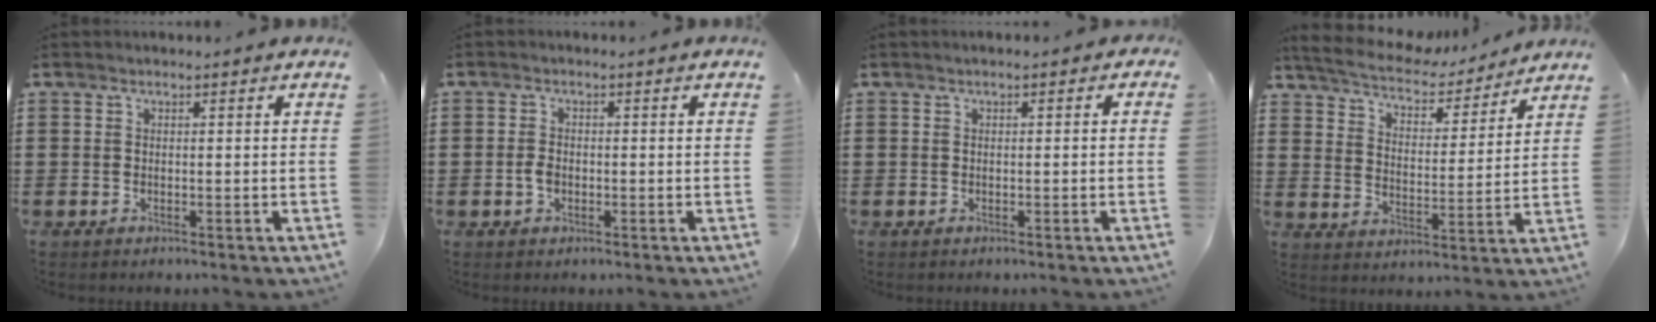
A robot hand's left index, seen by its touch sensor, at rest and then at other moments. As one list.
[{"total": 2.1, "force": [-0.3, 1.3, 1.6], "torque": [-0.046, -0.002, -0.011]}, {"total": 0.6, "force": [-0.2, 0.5, 0.3], "torque": [-0.008, 0.002, -0.004]}, {"total": 5.6, "force": [5.4, 0.8, 1.4], "torque": [-0.055, -0.034, 0.089]}]